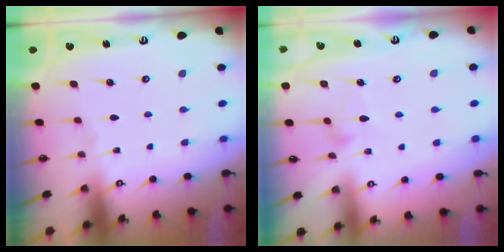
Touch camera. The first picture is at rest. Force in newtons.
{"total": 6.0, "press": 6.0, "slide": 0.3}